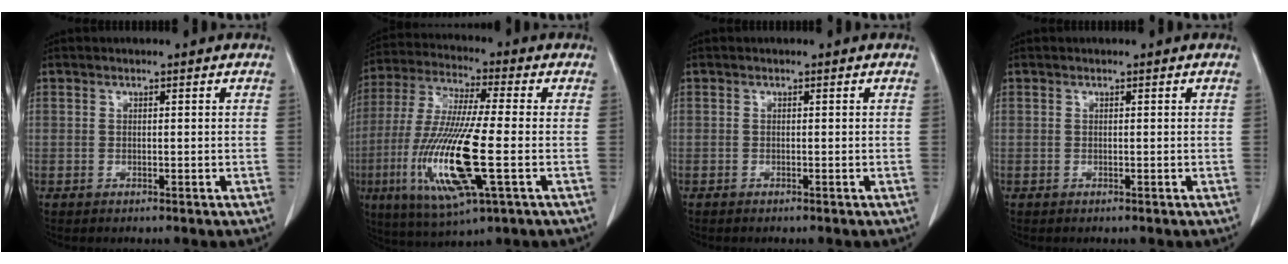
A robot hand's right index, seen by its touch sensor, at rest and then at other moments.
{"total": 17.5, "force": [-4.3, 1.9, 16.8], "torque": [-0.356, -0.025, -0.074]}
{"total": 0.0}
{"total": 0.0}